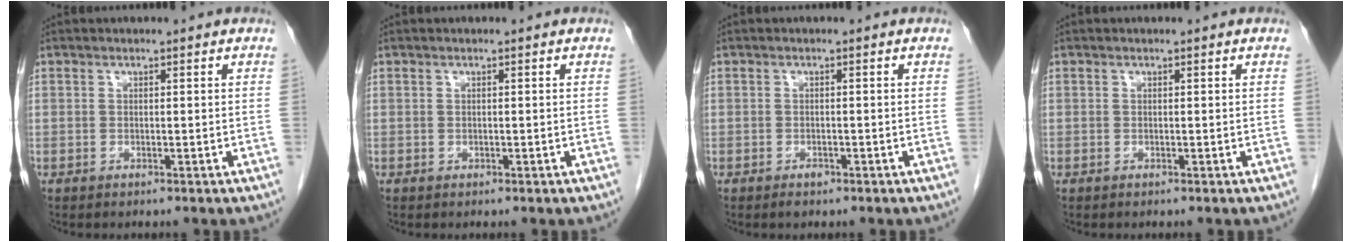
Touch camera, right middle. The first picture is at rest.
{"total": 0.0}
{"total": 1.1, "force": [-0.8, 0.5, 0.6], "torque": [-0.010, 0.000, -0.009]}
{"total": 0.0}